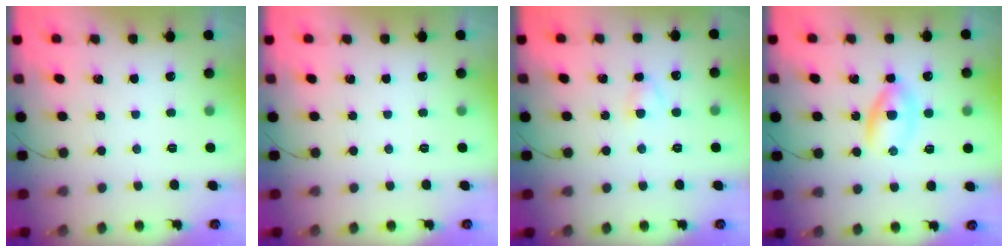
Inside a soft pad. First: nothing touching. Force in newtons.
{"total": 0.0}
{"total": 2.7, "press": 2.6, "slide": 0.9}
{"total": 3.7, "press": 3.5, "slide": 1.1}